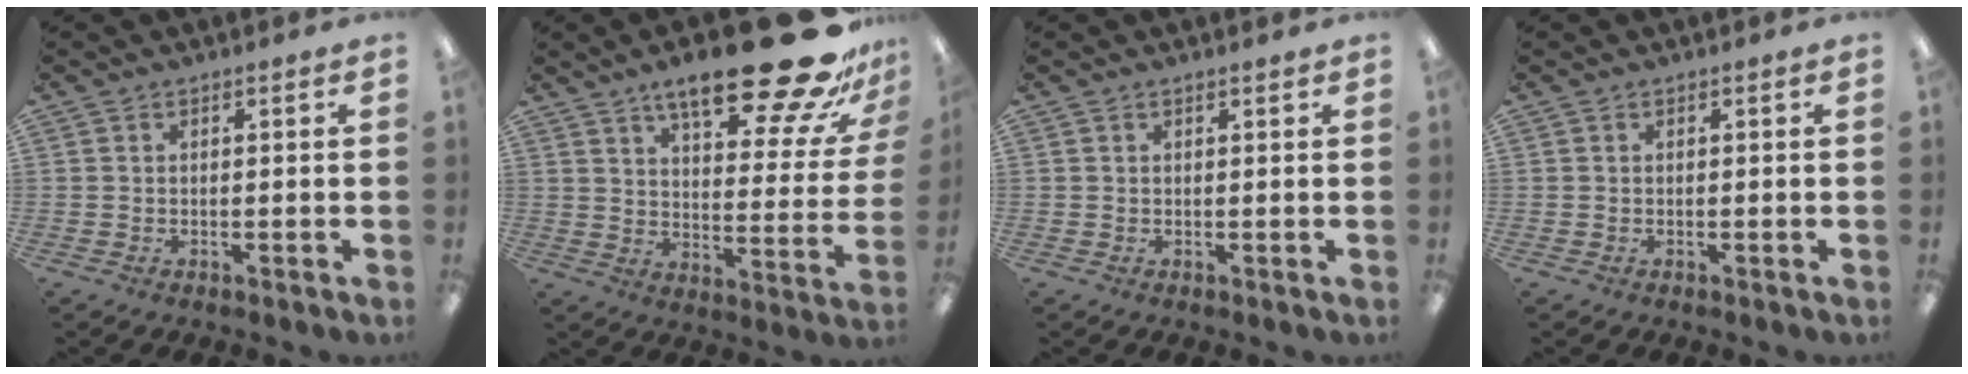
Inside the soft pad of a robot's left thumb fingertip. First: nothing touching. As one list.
[{"total": 24.6, "force": [16.9, 7.0, 16.4], "torque": [-0.224, -0.116, 0.268]}, {"total": 0.6, "force": [0.5, 0.0, 0.4], "torque": [-0.009, 0.001, 0.009]}, {"total": 0.0}]